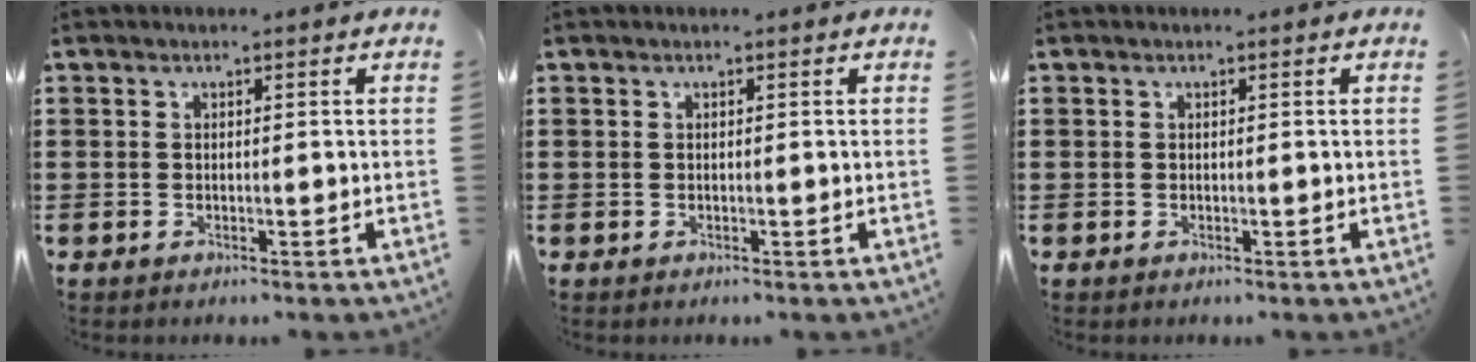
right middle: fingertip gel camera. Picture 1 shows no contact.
{"total": 0.0}
{"total": 0.0}